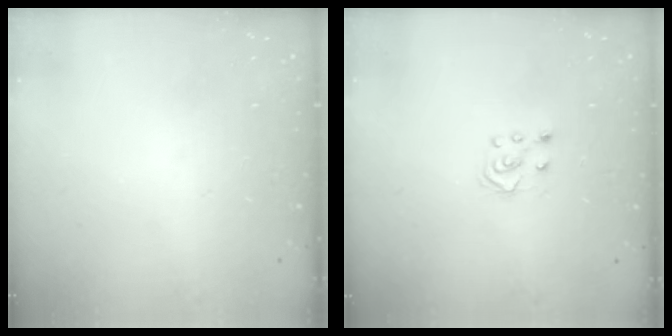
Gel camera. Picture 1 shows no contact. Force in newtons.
{"total": 4.2, "press": 4.2, "slide": 0.3}